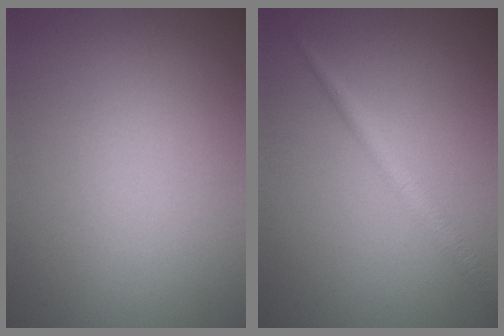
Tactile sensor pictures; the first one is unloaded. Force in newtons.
{"total": 2.1, "press": 2.1, "slide": 0.1}